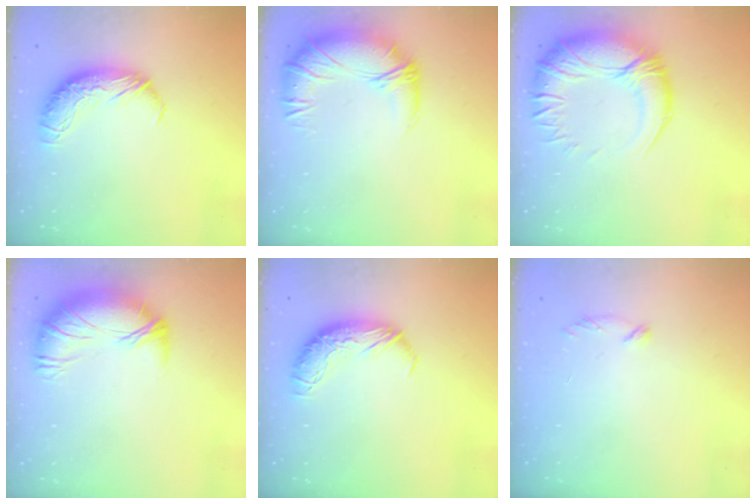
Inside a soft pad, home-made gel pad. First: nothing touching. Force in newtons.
{"total": 2.7, "press": 0.8, "slide": 2.6}
{"total": 8.0, "press": 6.7, "slide": 4.5}
{"total": 2.7, "press": 1.5, "slide": 2.3}
{"total": 0.0}
{"total": 7.0, "press": 6.9, "slide": 0.9}